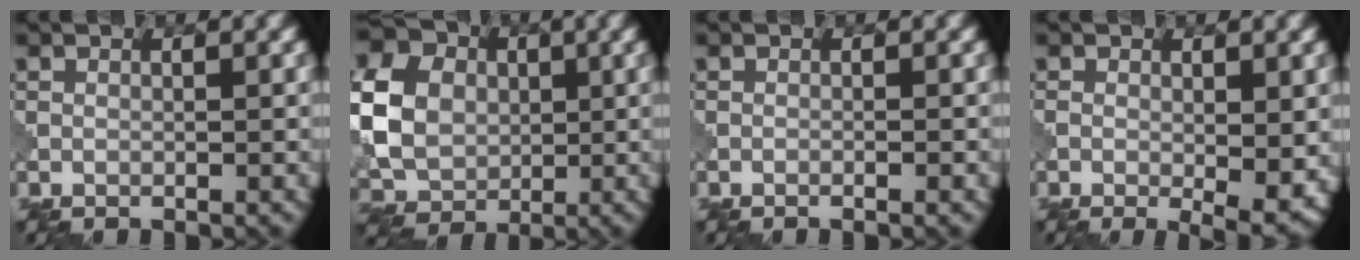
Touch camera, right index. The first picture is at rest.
{"total": 7.5, "force": [0.5, 6.5, 3.7], "torque": [-0.112, 0.012, 0.005]}
{"total": 1.1, "force": [-0.2, 0.6, 0.8], "torque": [0.019, 0.001, -0.023]}
{"total": 4.4, "force": [-0.9, 1.2, 4.2], "torque": [-0.066, -0.015, -0.007]}